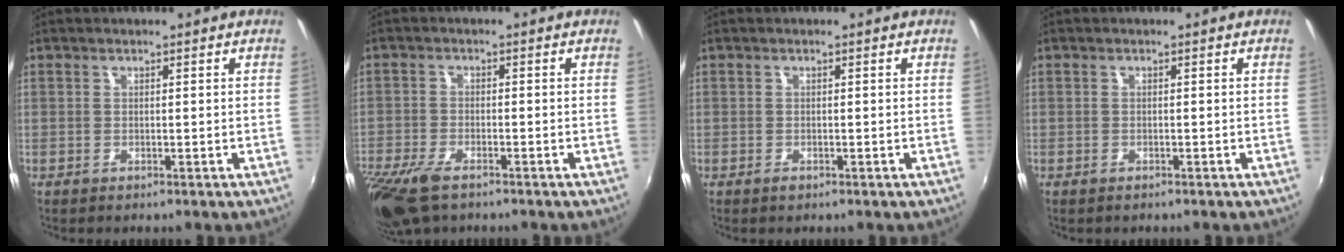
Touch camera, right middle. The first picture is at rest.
{"total": 10.2, "force": [-7.3, 3.8, 6.0], "torque": [-0.154, -0.041, -0.141]}
{"total": 0.7, "force": [-0.5, 0.4, 0.3], "torque": [-0.005, -0.004, -0.011]}
{"total": 0.6, "force": [-0.5, 0.3, 0.1], "torque": [-0.004, 0.000, -0.008]}